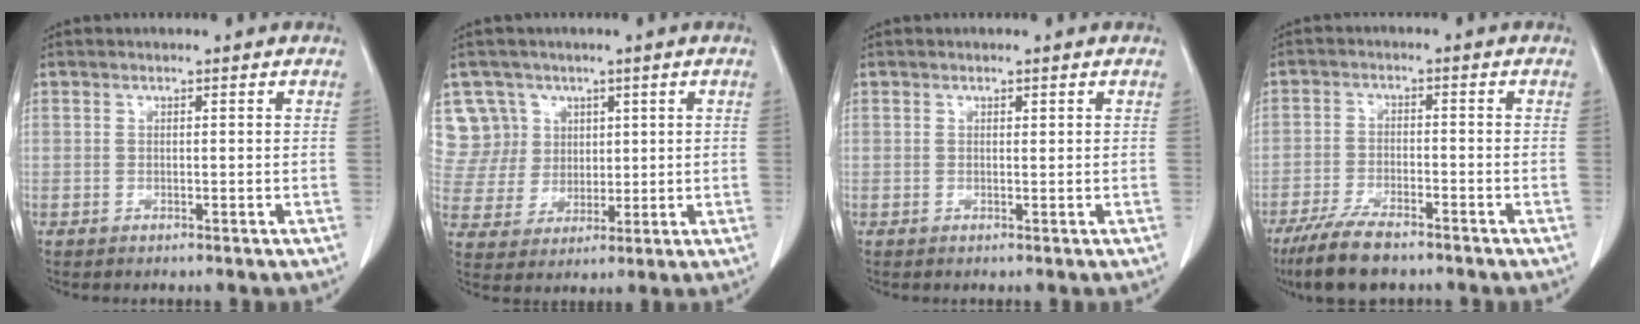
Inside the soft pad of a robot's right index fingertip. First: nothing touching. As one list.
[{"total": 8.3, "force": [4.1, 7.2, -0.2], "torque": [0.006, 0.022, 0.092]}, {"total": 0.0}, {"total": 8.1, "force": [-6.3, 2.0, 4.7], "torque": [-0.091, -0.018, -0.113]}]